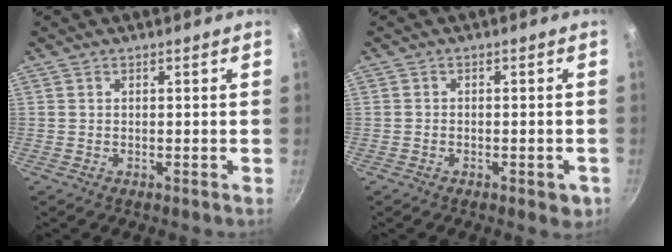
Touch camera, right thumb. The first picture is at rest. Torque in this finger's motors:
{"motor_torque": [0.42, 0.16, -0.43, -0.01, -0.01]}